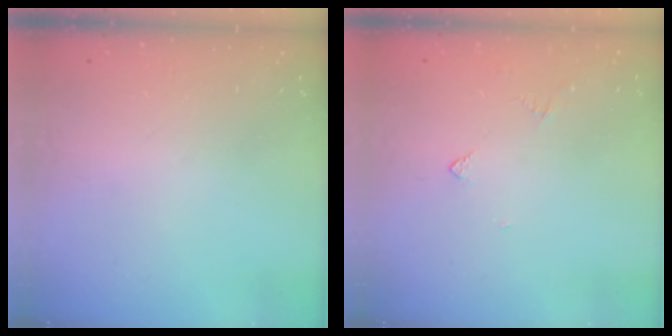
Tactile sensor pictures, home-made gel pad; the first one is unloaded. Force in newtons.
{"total": 2.9, "press": 2.9, "slide": 0.5}